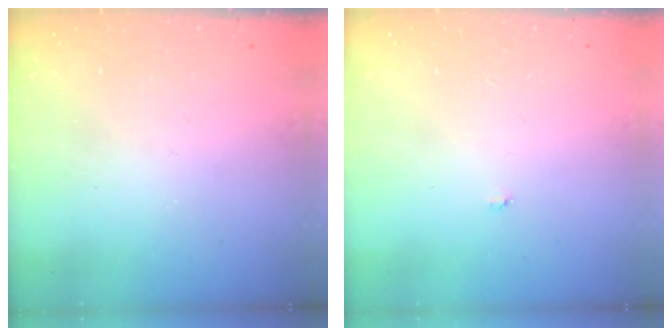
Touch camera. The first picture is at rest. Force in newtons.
{"total": 2.9, "press": 2.9, "slide": 0.3}